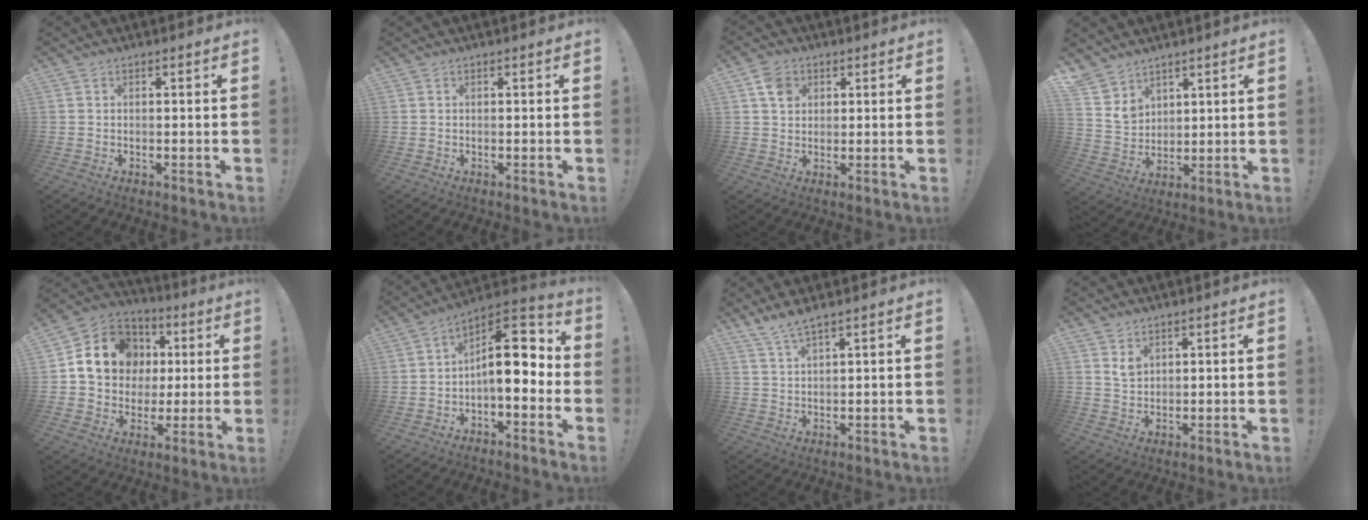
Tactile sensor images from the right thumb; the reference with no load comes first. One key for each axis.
{"total": 0.0}
{"total": 5.4, "fx": 2.4, "fy": 4.4, "fz": 2.1, "tx": -0.029, "ty": -0.001, "tz": 0.044}
{"total": 7.7, "fx": 5.7, "fy": 5.2, "fz": 0.3, "tx": -0.012, "ty": -0.057, "tz": 0.113}
{"total": 16.4, "fx": 3.8, "fy": 14.0, "fz": 7.6, "tx": -0.100, "ty": -0.003, "tz": 0.090}
{"total": 13.4, "fx": 0.1, "fy": 6.6, "fz": 11.7, "tx": -0.160, "ty": 0.000, "tz": 0.002}
{"total": 4.2, "fx": 3.4, "fy": 0.0, "fz": 2.4, "tx": -0.056, "ty": -0.013, "tz": 0.061}
{"total": 4.1, "fx": 2.7, "fy": 2.7, "fz": 1.4, "tx": -0.013, "ty": -0.016, "tz": 0.048}